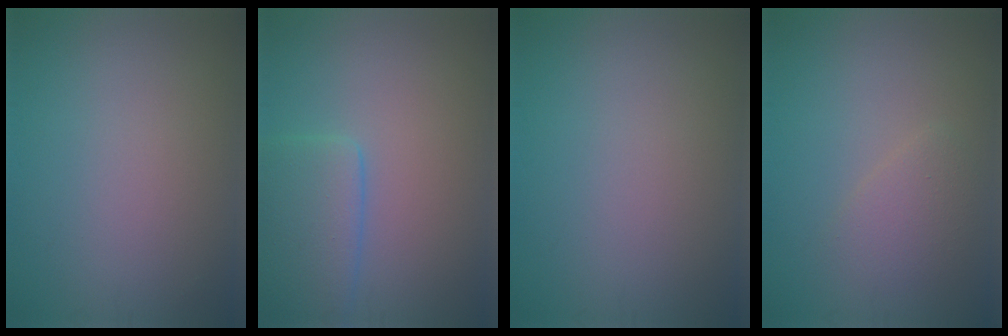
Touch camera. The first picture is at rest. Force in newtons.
{"total": 4.4, "press": 4.4, "slide": 0.2}
{"total": 0.0}
{"total": 1.9, "press": 1.9, "slide": 0.1}